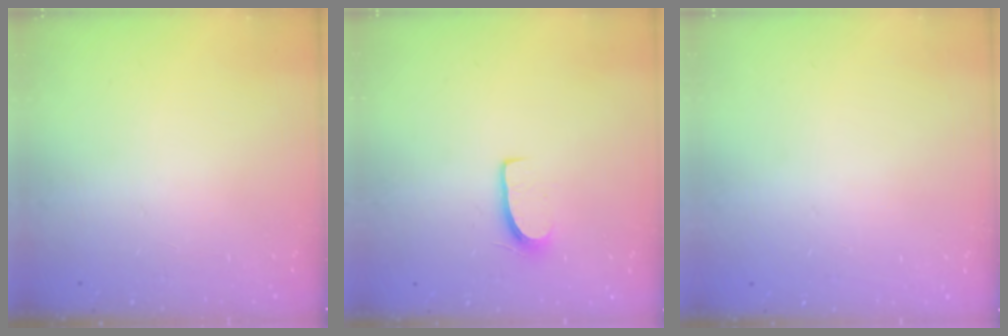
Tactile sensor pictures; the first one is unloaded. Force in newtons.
{"total": 6.7, "press": 6.7, "slide": 0.5}
{"total": 0.0}